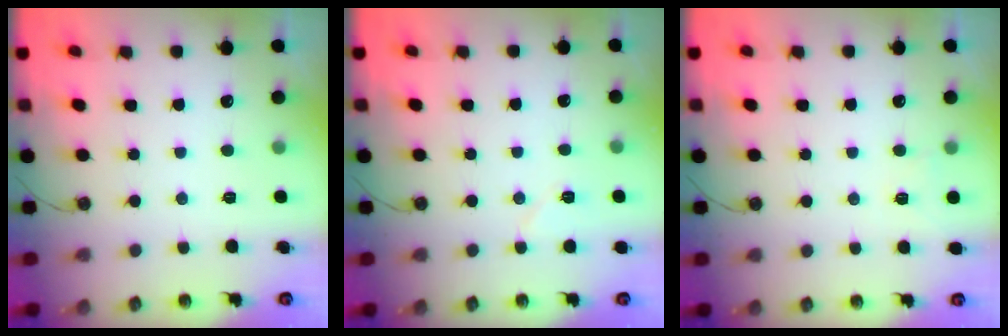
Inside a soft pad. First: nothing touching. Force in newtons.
{"total": 5.3, "press": 5.2, "slide": 0.6}
{"total": 3.8, "press": 3.6, "slide": 0.9}